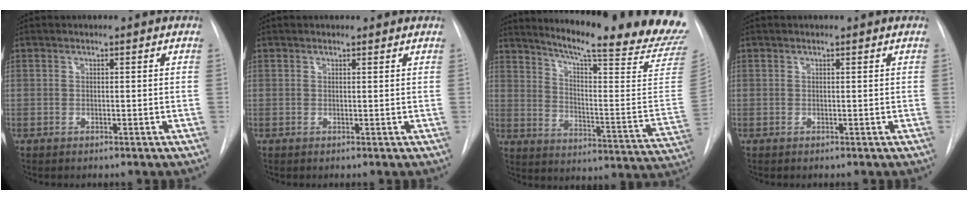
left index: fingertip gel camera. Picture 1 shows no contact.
{"total": 1.0, "force": [0.8, 0.5, 0.1], "torque": [-0.006, 0.004, 0.005]}
{"total": 25.7, "force": [22.1, 0.1, 13.0], "torque": [-0.193, -0.121, 0.274]}
{"total": 0.0}